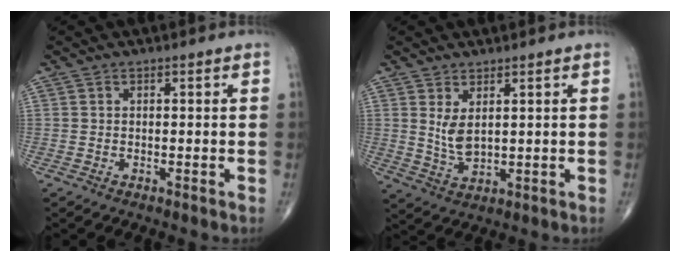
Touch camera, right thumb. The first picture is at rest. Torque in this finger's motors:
{"motor_torque": [-0.34, 0.60, 0.57, 0.28, 0.04]}